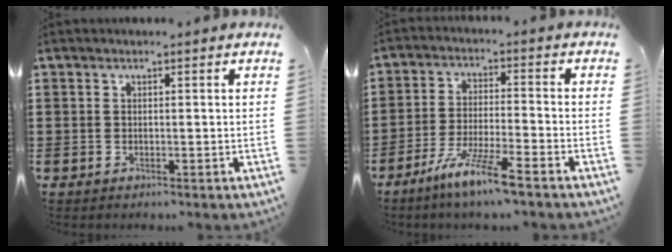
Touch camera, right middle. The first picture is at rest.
{"total": 7.8, "force": [-6.0, -0.1, 5.0], "torque": [-0.104, -0.014, -0.115]}